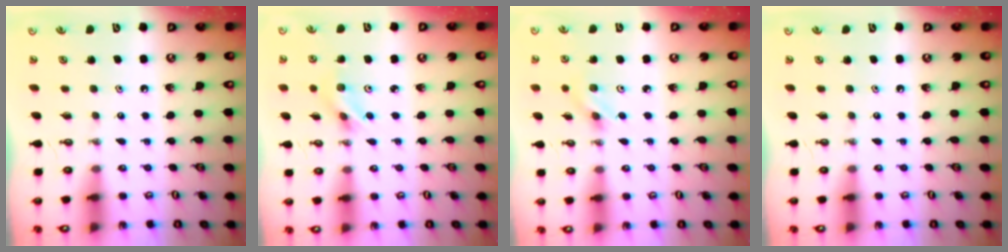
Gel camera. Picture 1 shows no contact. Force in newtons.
{"total": 4.7, "press": 3.1, "slide": 3.5}
{"total": 3.1, "press": 2.8, "slide": 1.4}
{"total": 0.0}